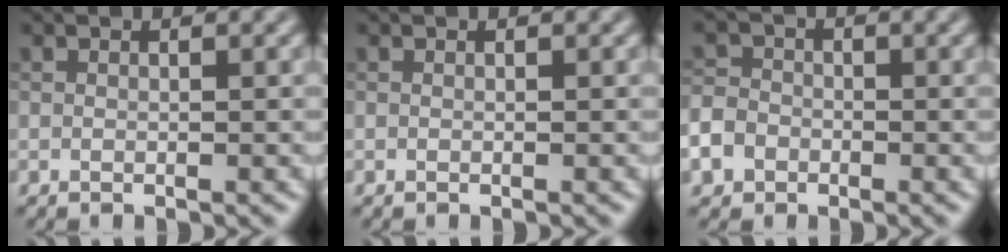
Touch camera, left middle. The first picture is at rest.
{"total": 0.0}
{"total": 4.0, "force": [-2.4, 3.0, 1.1], "torque": [-0.021, -0.006, -0.046]}